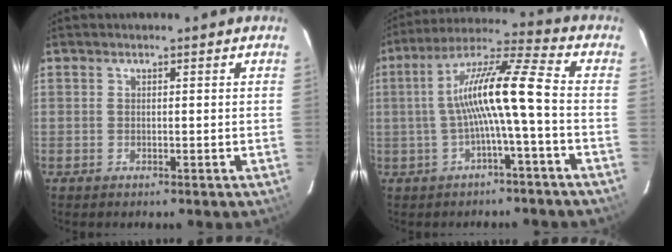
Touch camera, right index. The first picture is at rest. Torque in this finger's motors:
{"motor_torque": [1.53, -0.61, 1.05, 0.21]}